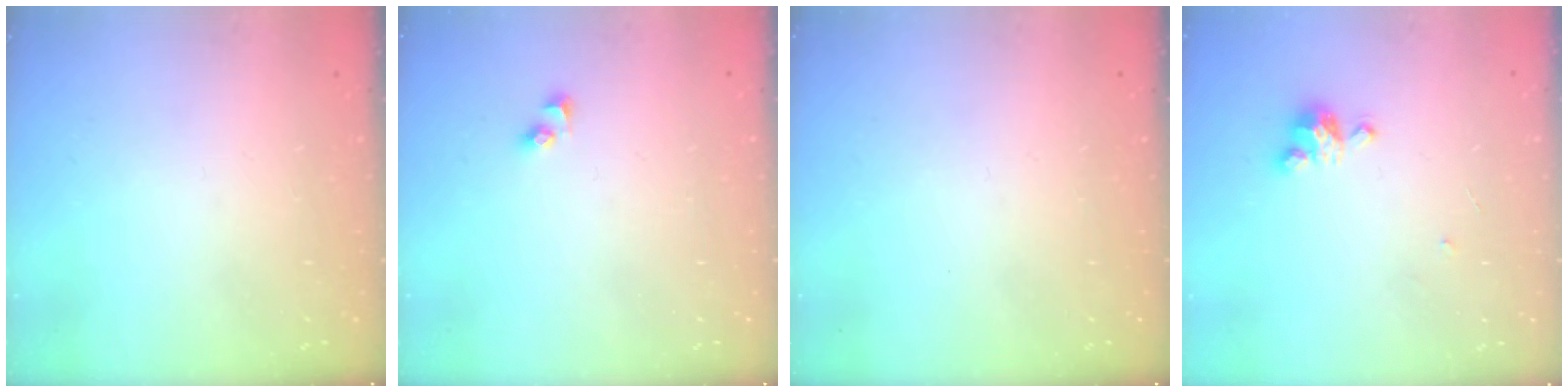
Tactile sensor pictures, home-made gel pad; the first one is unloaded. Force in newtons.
{"total": 2.3, "press": 2.3, "slide": 0.2}
{"total": 0.0}
{"total": 4.2, "press": 4.2, "slide": 0.2}